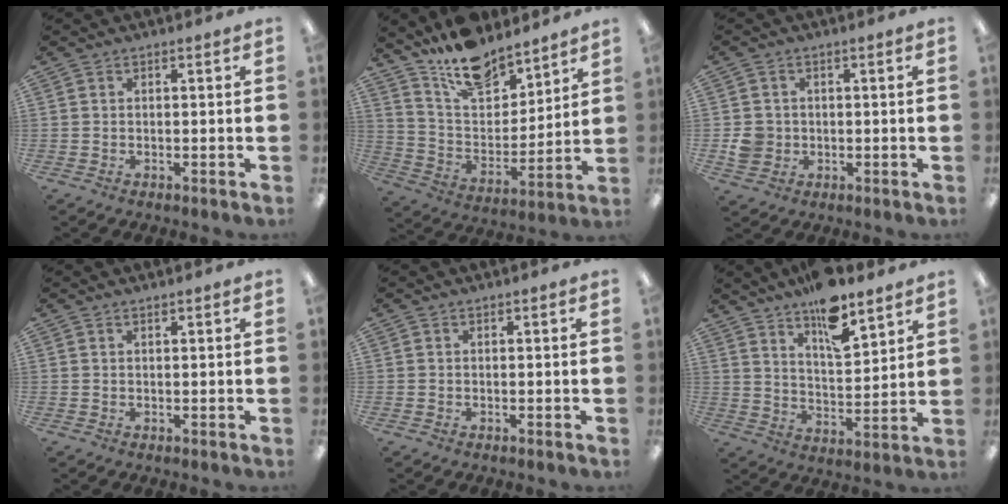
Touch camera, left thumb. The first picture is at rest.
{"total": 15.6, "force": [12.7, 6.9, 5.8], "torque": [-0.104, -0.088, 0.232]}
{"total": 4.5, "force": [-0.2, 4.2, 1.4], "torque": [-0.020, 0.002, -0.006]}
{"total": 0.6, "force": [0.6, 0.0, 0.2], "torque": [-0.004, 0.001, 0.011]}
{"total": 0.0}
{"total": 12.6, "force": [10.0, 4.2, 6.4], "torque": [-0.099, -0.066, 0.175]}